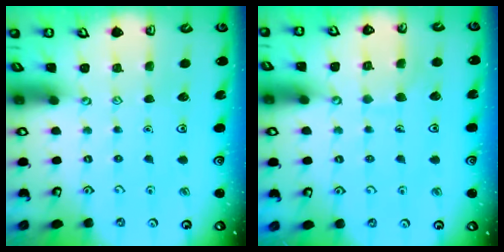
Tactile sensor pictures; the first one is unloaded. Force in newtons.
{"total": 6.4, "press": 6.4, "slide": 0.2}